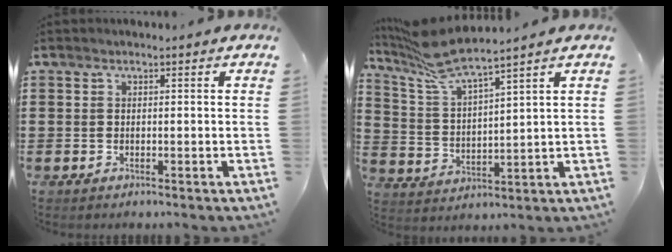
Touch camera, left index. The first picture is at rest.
{"total": 7.4, "force": [6.6, 0.5, 3.4], "torque": [-0.094, -0.030, 0.115]}